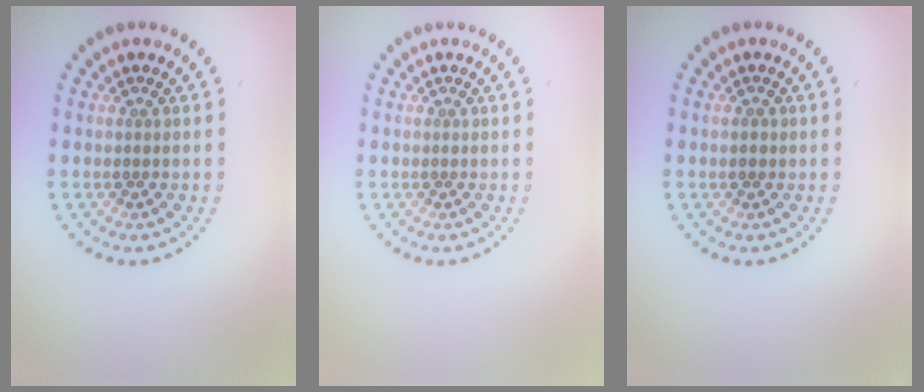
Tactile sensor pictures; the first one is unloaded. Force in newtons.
{"total": 0.0}
{"total": 0.9, "press": 0.9, "slide": 0.1}